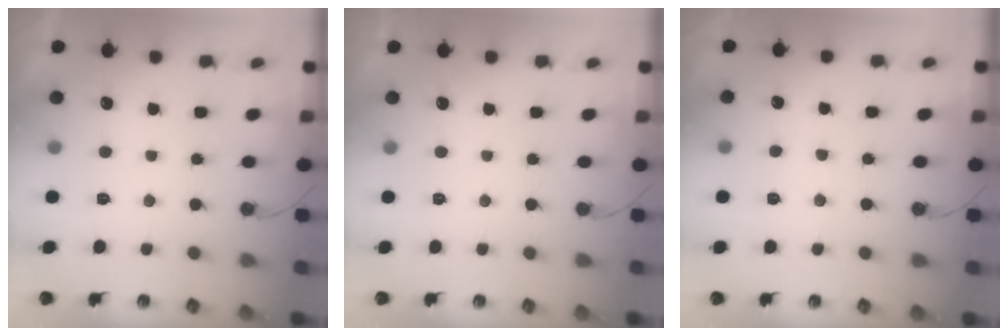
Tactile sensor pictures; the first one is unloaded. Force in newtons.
{"total": 0.0}
{"total": 4.9, "press": 4.9, "slide": 0.8}